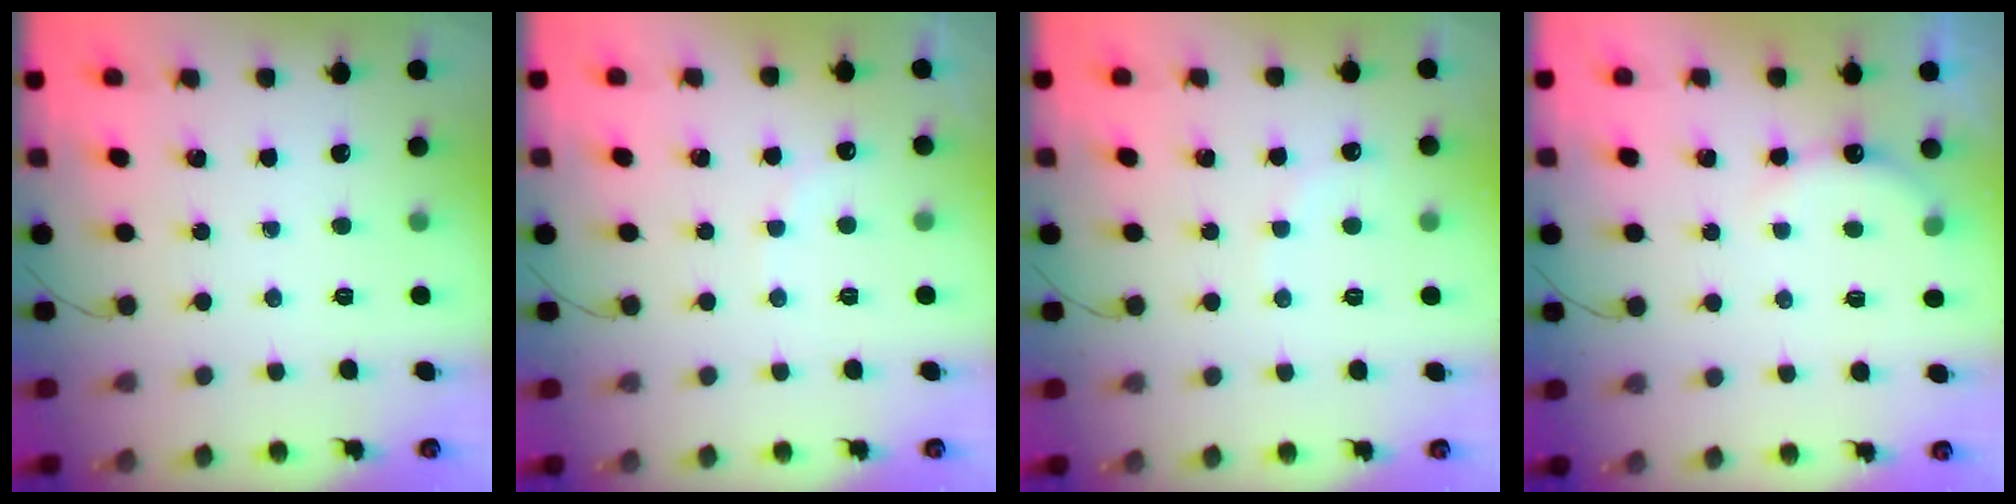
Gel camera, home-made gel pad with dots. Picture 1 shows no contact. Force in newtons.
{"total": 5.5, "press": 5.4, "slide": 0.9}
{"total": 4.2, "press": 4.0, "slide": 1.1}
{"total": 4.9, "press": 4.8, "slide": 0.9}